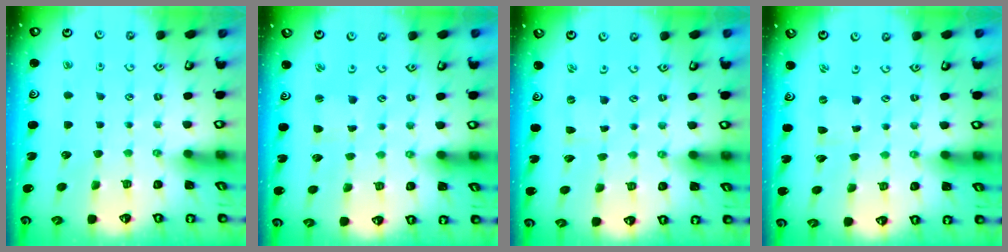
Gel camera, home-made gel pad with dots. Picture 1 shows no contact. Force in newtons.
{"total": 1.1, "press": 1.0, "slide": 0.3}
{"total": 0.0}
{"total": 0.0}